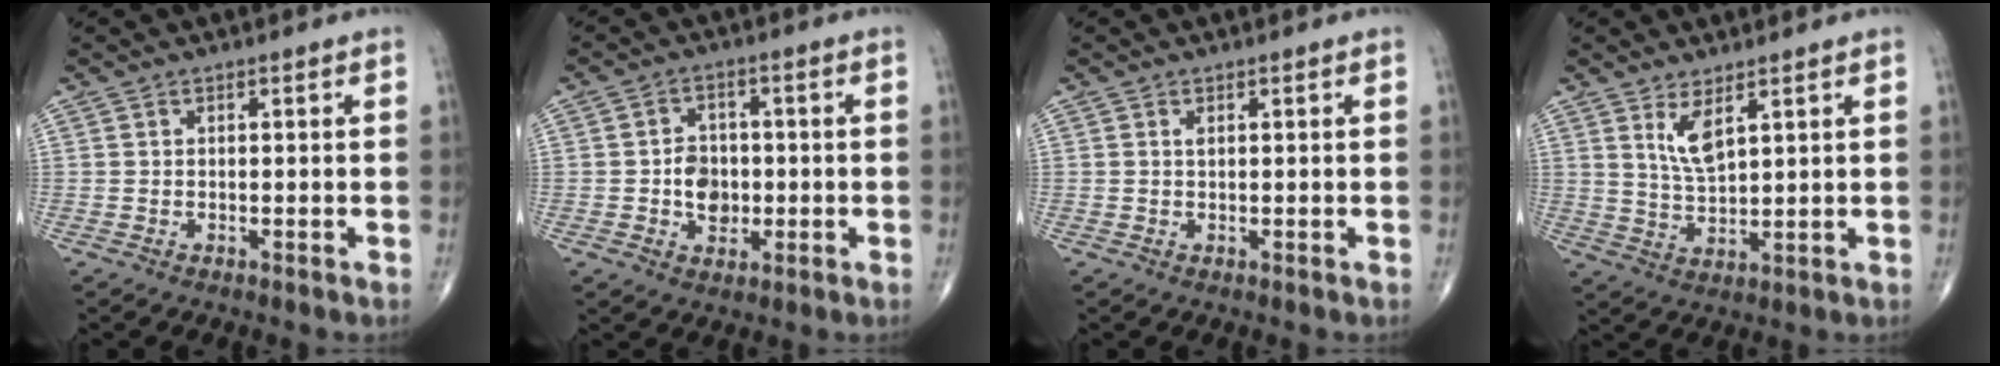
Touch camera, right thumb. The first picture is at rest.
{"total": 6.2, "force": [-0.8, 4.9, 3.8], "torque": [-0.031, 0.009, -0.014]}
{"total": 0.6, "force": [0.3, 0.2, 0.4], "torque": [-0.005, 0.000, 0.007]}
{"total": 5.3, "force": [2.8, 1.8, 4.1], "torque": [-0.075, -0.025, 0.062]}